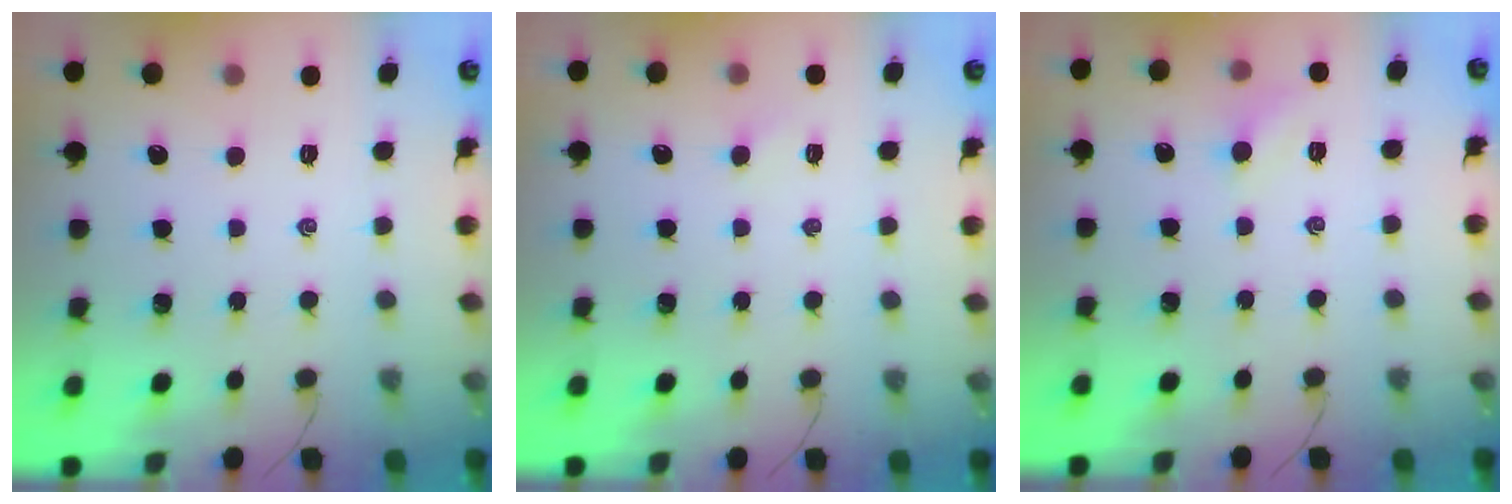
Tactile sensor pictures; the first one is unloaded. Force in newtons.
{"total": 1.4, "press": 1.3, "slide": 0.4}
{"total": 5.3, "press": 5.1, "slide": 1.5}